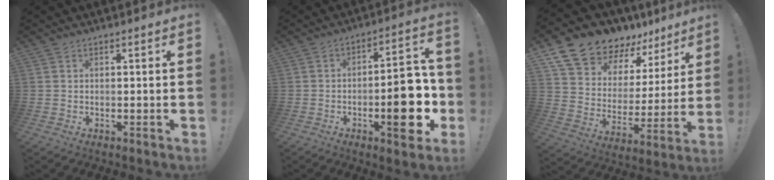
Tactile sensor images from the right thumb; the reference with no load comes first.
{"total": 17.0, "force": [-4.5, 6.4, 15.1], "torque": [-0.184, 0.021, -0.061]}
{"total": 13.0, "force": [11.1, 6.1, 3.1], "torque": [-0.072, -0.092, 0.214]}